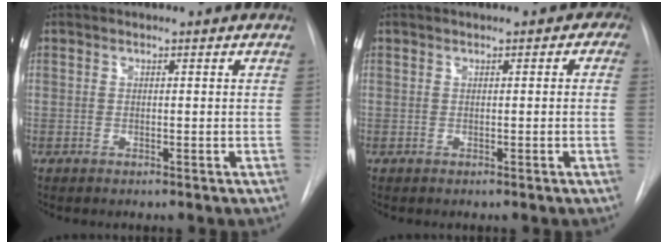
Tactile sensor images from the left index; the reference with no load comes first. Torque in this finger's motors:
{"motor_torque": [0.57, -0.80, -0.05, 0.02]}